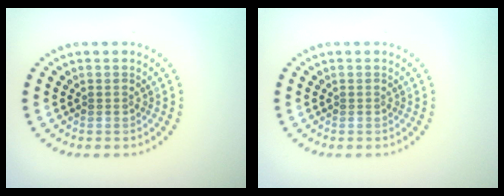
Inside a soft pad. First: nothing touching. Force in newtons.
{"total": 0.0}